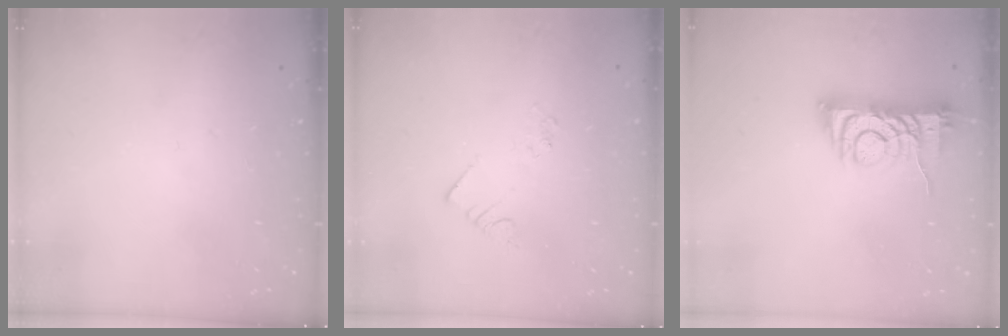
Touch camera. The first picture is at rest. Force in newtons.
{"total": 2.2, "press": 2.2, "slide": 0.1}
{"total": 7.6, "press": 7.5, "slide": 1.2}